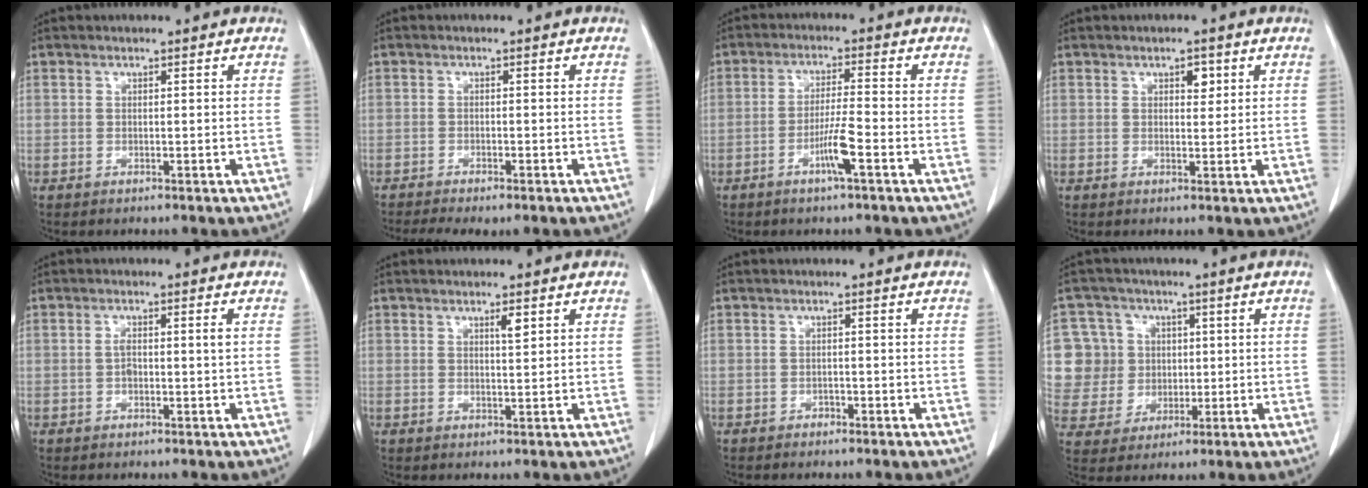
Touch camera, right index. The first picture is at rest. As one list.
[{"total": 6.1, "force": [-4.8, 1.4, 3.5], "torque": [-0.056, -0.013, -0.069]}, {"total": 5.1, "force": [-2.3, -0.3, 4.5], "torque": [-0.087, -0.007, -0.046]}, {"total": 2.1, "force": [0.9, 1.1, 1.5], "torque": [-0.018, -0.001, 0.013]}, {"total": 2.4, "force": [0.0, 0.3, 2.4], "torque": [-0.047, 0.005, 0.001]}, {"total": 1.7, "force": [0.9, 0.4, 1.4], "torque": [-0.023, -0.004, 0.014]}, {"total": 0.7, "force": [-0.6, 0.3, 0.2], "torque": [-0.007, -0.001, -0.012]}, {"total": 11.3, "force": [2.0, 10.9, 2.2], "torque": [-0.068, 0.039, 0.053]}]